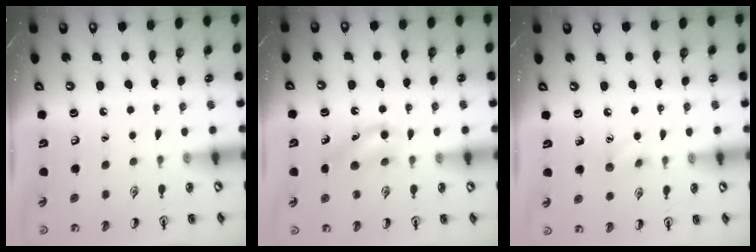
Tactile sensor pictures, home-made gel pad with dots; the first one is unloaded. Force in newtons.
{"total": 8.2, "press": 8.0, "slide": 1.8}
{"total": 5.6, "press": 5.4, "slide": 1.6}